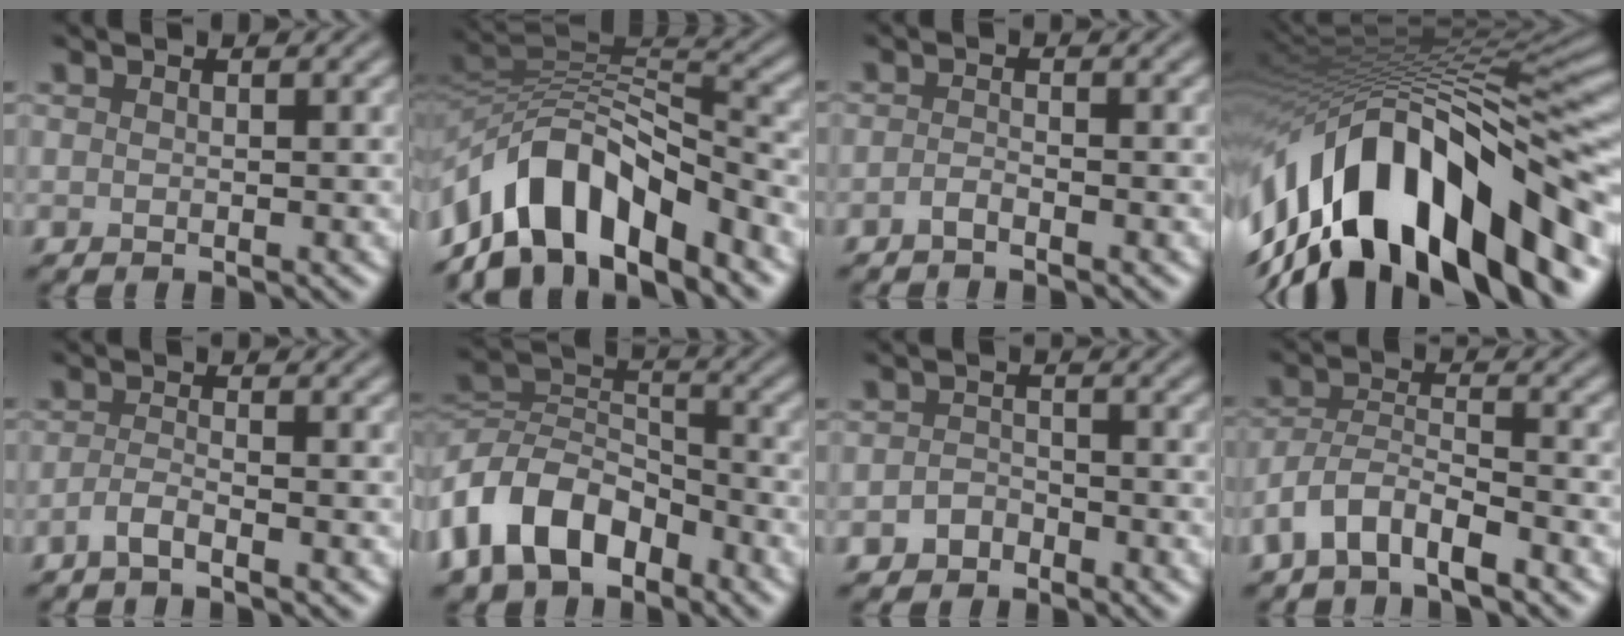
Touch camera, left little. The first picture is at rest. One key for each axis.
{"total": 9.7, "fx": -5.7, "fy": 4.3, "fz": 6.5, "tx": -0.097, "ty": 0.009, "tz": -0.102}
{"total": 0.9, "fx": -0.7, "fy": 0.2, "fz": 0.6, "tx": -0.013, "ty": 0.002, "tz": -0.018}
{"total": 16.6, "fx": -6.7, "fy": 7.2, "fz": 13.4, "tx": -0.220, "ty": 0.020, "tz": -0.113}
{"total": 1.6, "fx": -1.1, "fy": 0.2, "fz": 1.2, "tx": -0.026, "ty": 0.000, "tz": -0.030}
{"total": 9.3, "fx": -4.9, "fy": 5.8, "fz": 5.4, "tx": -0.100, "ty": 0.004, "tz": -0.110}
{"total": 1.8, "fx": -1.2, "fy": 1.2, "fz": 0.5, "tx": -0.007, "ty": 0.008, "tz": -0.026}
{"total": 4.8, "fx": -3.5, "fy": 1.8, "fz": 2.9, "tx": -0.053, "ty": 0.001, "tz": -0.075}